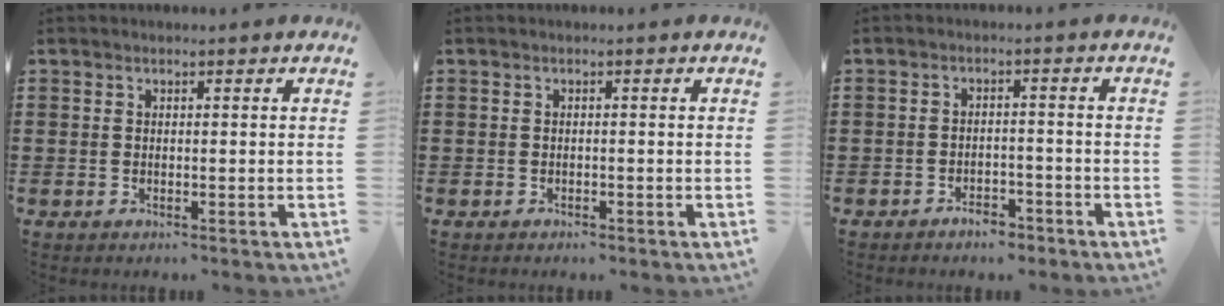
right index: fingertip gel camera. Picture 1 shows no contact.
{"total": 0.6, "force": [-0.6, 0.2, 0.1], "torque": [-0.003, 0.000, -0.012]}
{"total": 2.6, "force": [-2.4, 0.8, 0.6], "torque": [-0.016, 0.004, -0.049]}